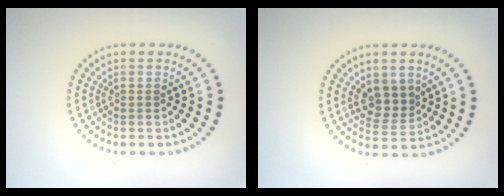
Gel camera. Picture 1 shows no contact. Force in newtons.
{"total": 2.8, "press": 2.5, "slide": 1.3}